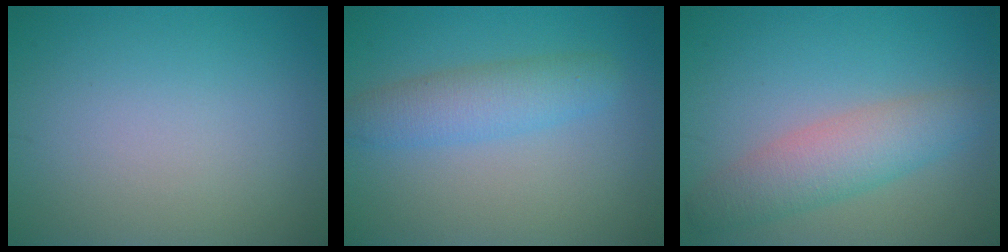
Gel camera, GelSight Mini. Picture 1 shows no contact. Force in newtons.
{"total": 3.6, "press": 3.6, "slide": 0.1}
{"total": 4.4, "press": 4.4, "slide": 0.2}